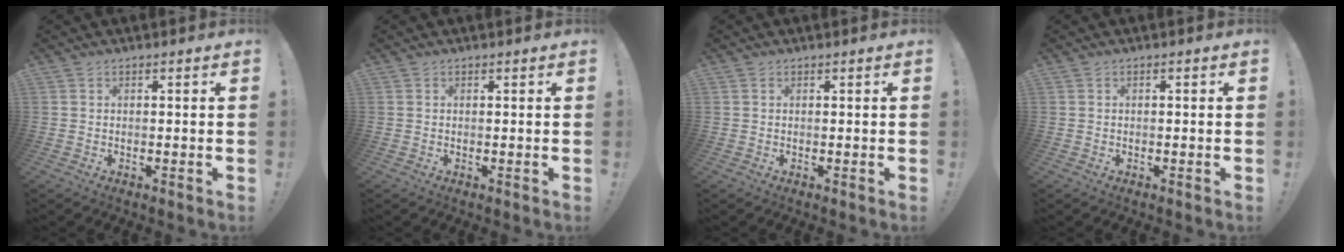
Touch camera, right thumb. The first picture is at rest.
{"total": 0.0}
{"total": 0.0}
{"total": 0.7, "force": [-0.6, 0.2, 0.3], "torque": [-0.006, 0.002, -0.010]}